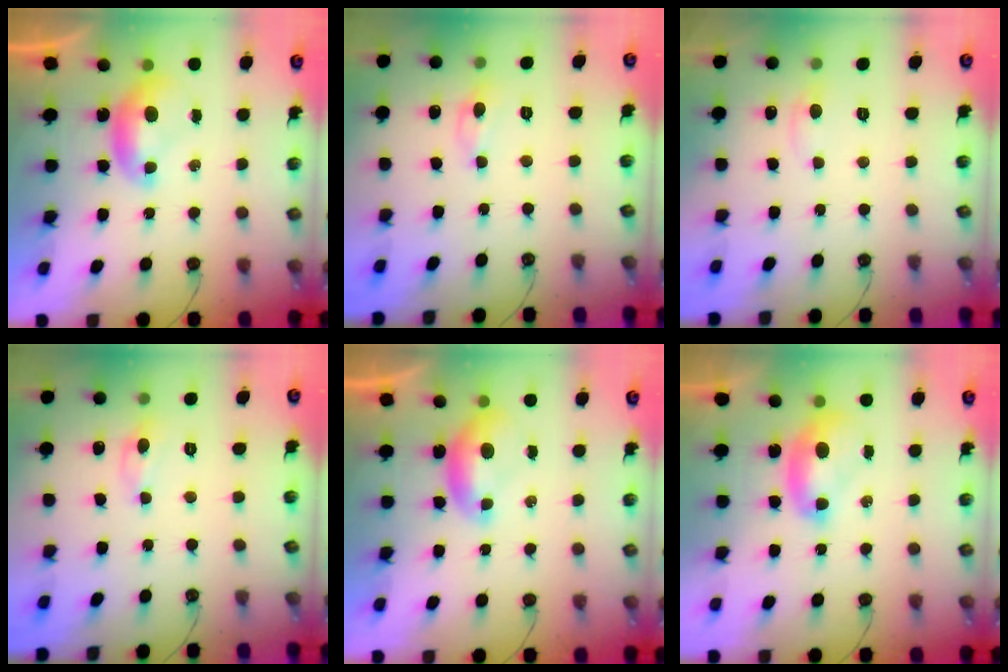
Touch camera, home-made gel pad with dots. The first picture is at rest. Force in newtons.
{"total": 0.9, "press": 0.8, "slide": 0.2}
{"total": 0.8, "press": 0.3, "slide": 0.7}
{"total": 0.9, "press": 0.8, "slide": 0.2}
{"total": 0.0}
{"total": 2.0, "press": 2.0, "slide": 0.2}